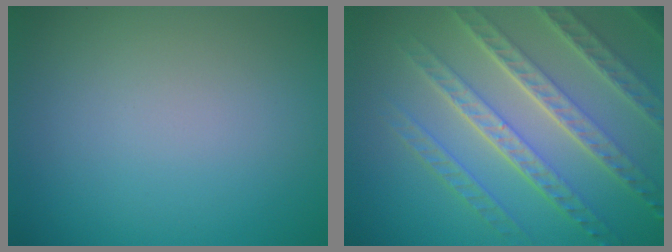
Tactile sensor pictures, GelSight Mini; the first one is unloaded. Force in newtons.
{"total": 8.1, "press": 5.6, "slide": 5.8}